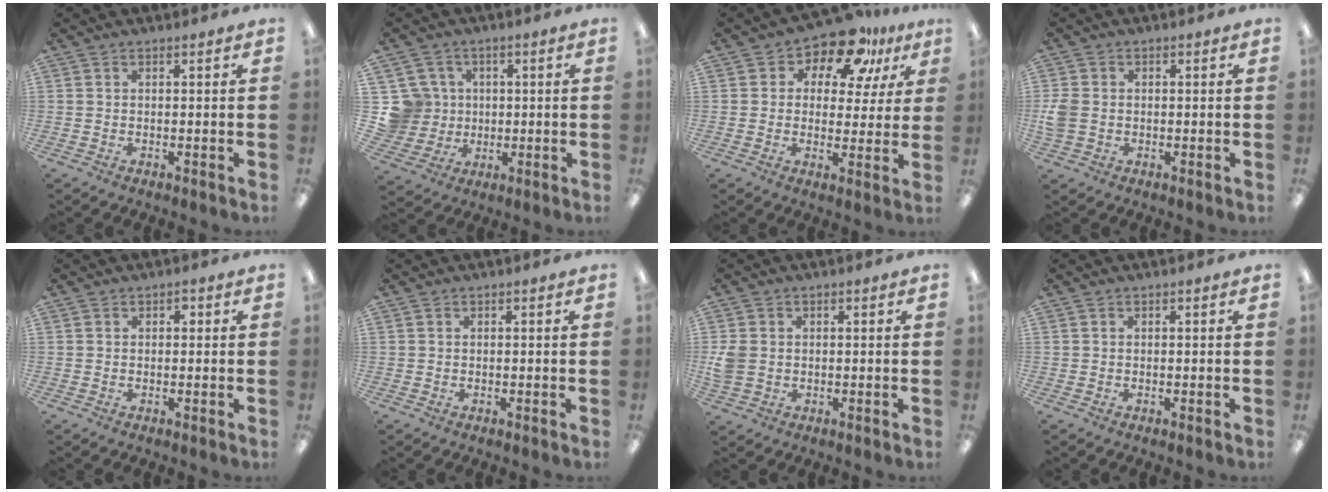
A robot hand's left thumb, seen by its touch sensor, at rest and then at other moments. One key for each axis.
{"total": 9.5, "fx": 1.9, "fy": 9.2, "fz": 1.3, "tx": -0.064, "ty": 0.001, "tz": 0.048}
{"total": 11.2, "fx": 8.1, "fy": 5.5, "fz": 5.3, "tx": -0.084, "ty": -0.054, "tz": 0.145}
{"total": 4.7, "fx": -0.4, "fy": 3.8, "fz": 2.8, "tx": -0.060, "ty": 0.006, "tz": -0.006}
{"total": 1.2, "fx": 0.4, "fy": 0.9, "fz": 0.7, "tx": -0.014, "ty": 0.005, "tz": 0.006}
{"total": 0.0}
{"total": 4.7, "fx": -0.1, "fy": 3.9, "fz": 2.6, "tx": -0.052, "ty": 0.002, "tz": -0.002}
{"total": 0.0}